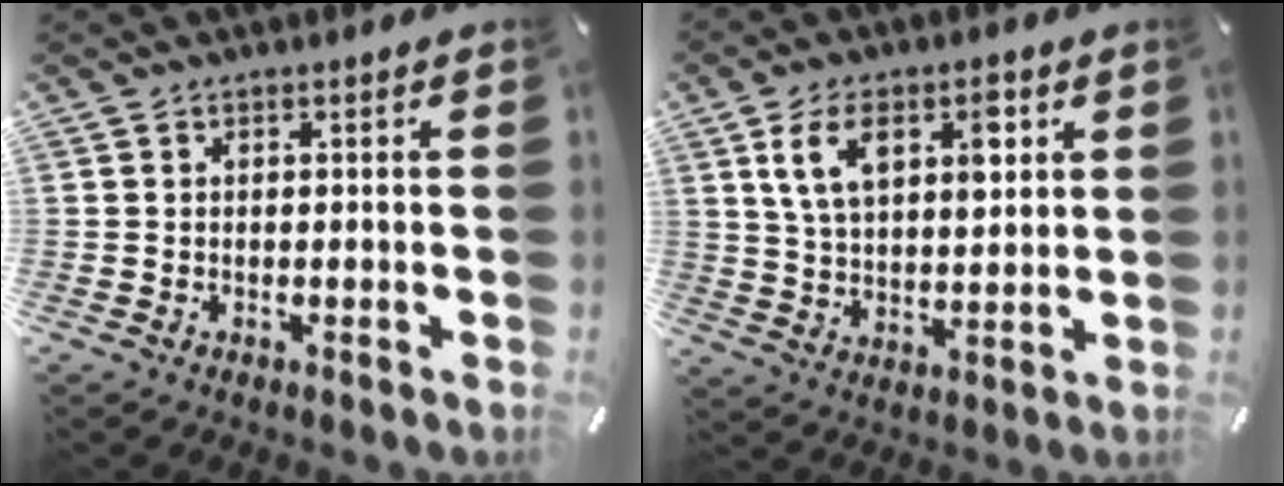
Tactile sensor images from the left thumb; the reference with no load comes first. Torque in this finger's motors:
{"motor_torque": [1.95, 2.03, 1.23, -1.09, 0.50]}